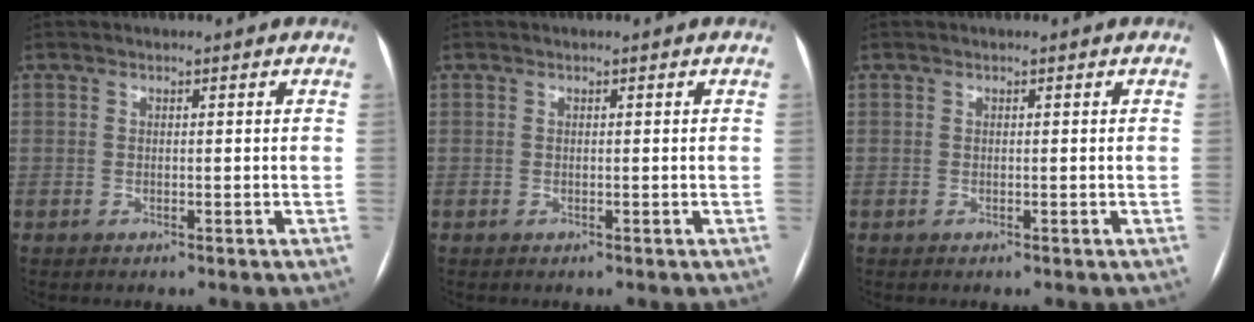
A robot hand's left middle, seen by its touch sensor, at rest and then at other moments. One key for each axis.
{"total": 0.0}
{"total": 0.0}